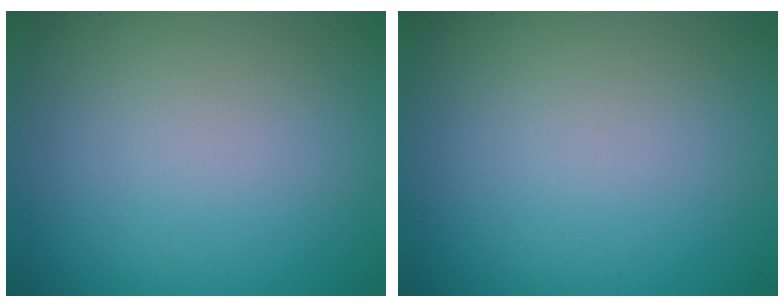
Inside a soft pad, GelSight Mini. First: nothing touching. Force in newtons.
{"total": 0.0}